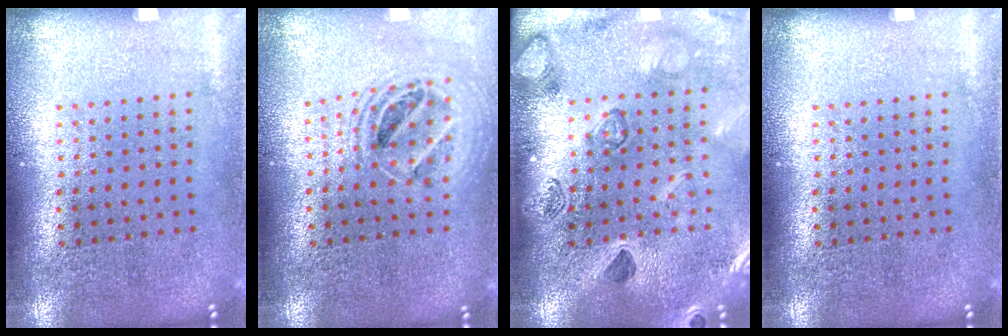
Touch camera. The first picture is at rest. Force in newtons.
{"total": 1.6, "press": 1.4, "slide": 0.7}
{"total": 2.3, "press": 2.3, "slide": 0.3}
{"total": 0.0}